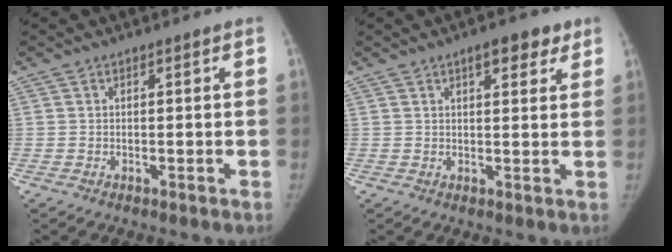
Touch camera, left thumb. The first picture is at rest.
{"total": 5.6, "force": [3.3, 2.4, 3.9], "torque": [-0.030, -0.011, 0.040]}